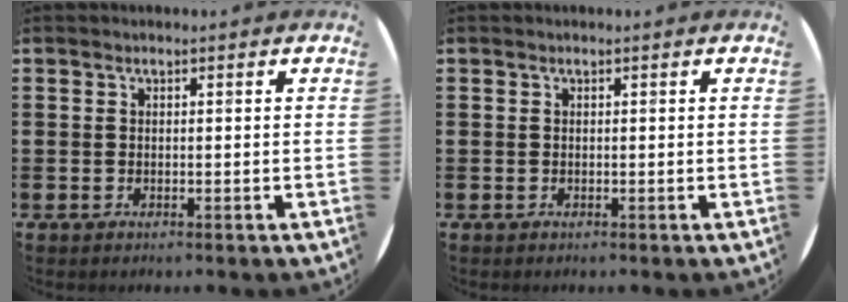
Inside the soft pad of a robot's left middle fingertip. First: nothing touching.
{"total": 0.0}